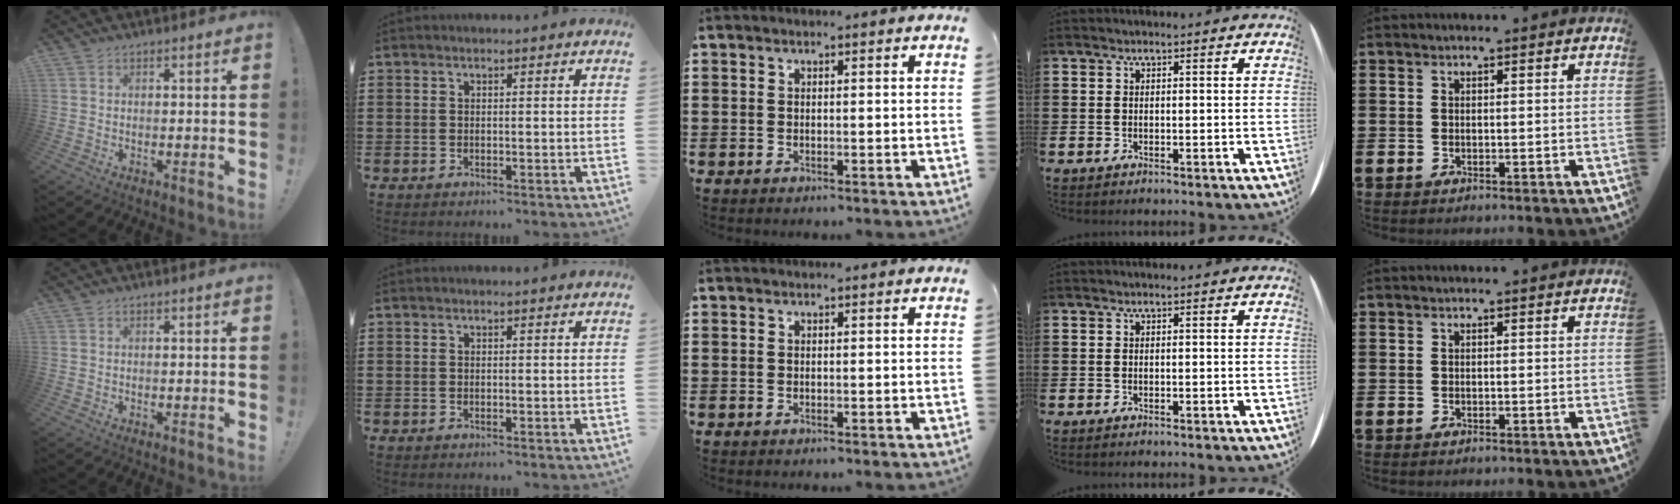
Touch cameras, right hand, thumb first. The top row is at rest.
{}